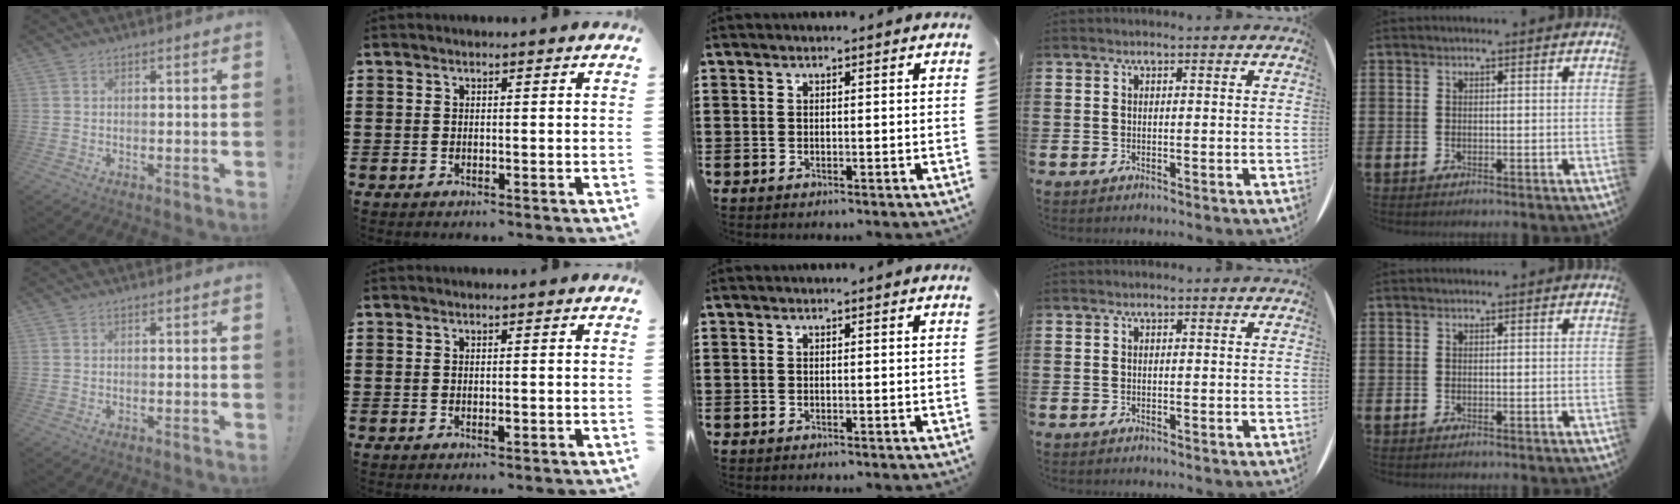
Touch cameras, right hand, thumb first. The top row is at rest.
{"index": {"total": 1.0, "force": [-0.2, 0.2, 0.9], "torque": [-0.017, -0.004, -0.002]}}